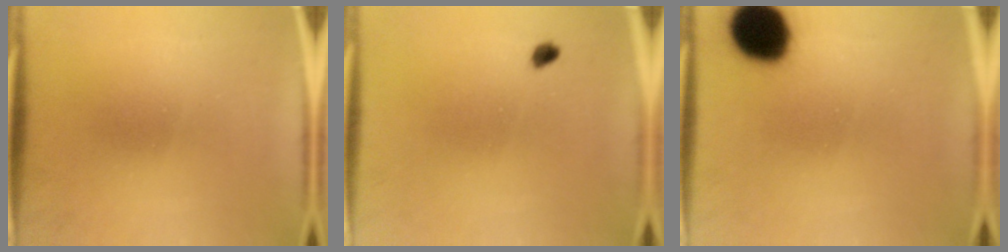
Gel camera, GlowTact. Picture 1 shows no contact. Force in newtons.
{"total": 1.4}
{"total": 16.6}